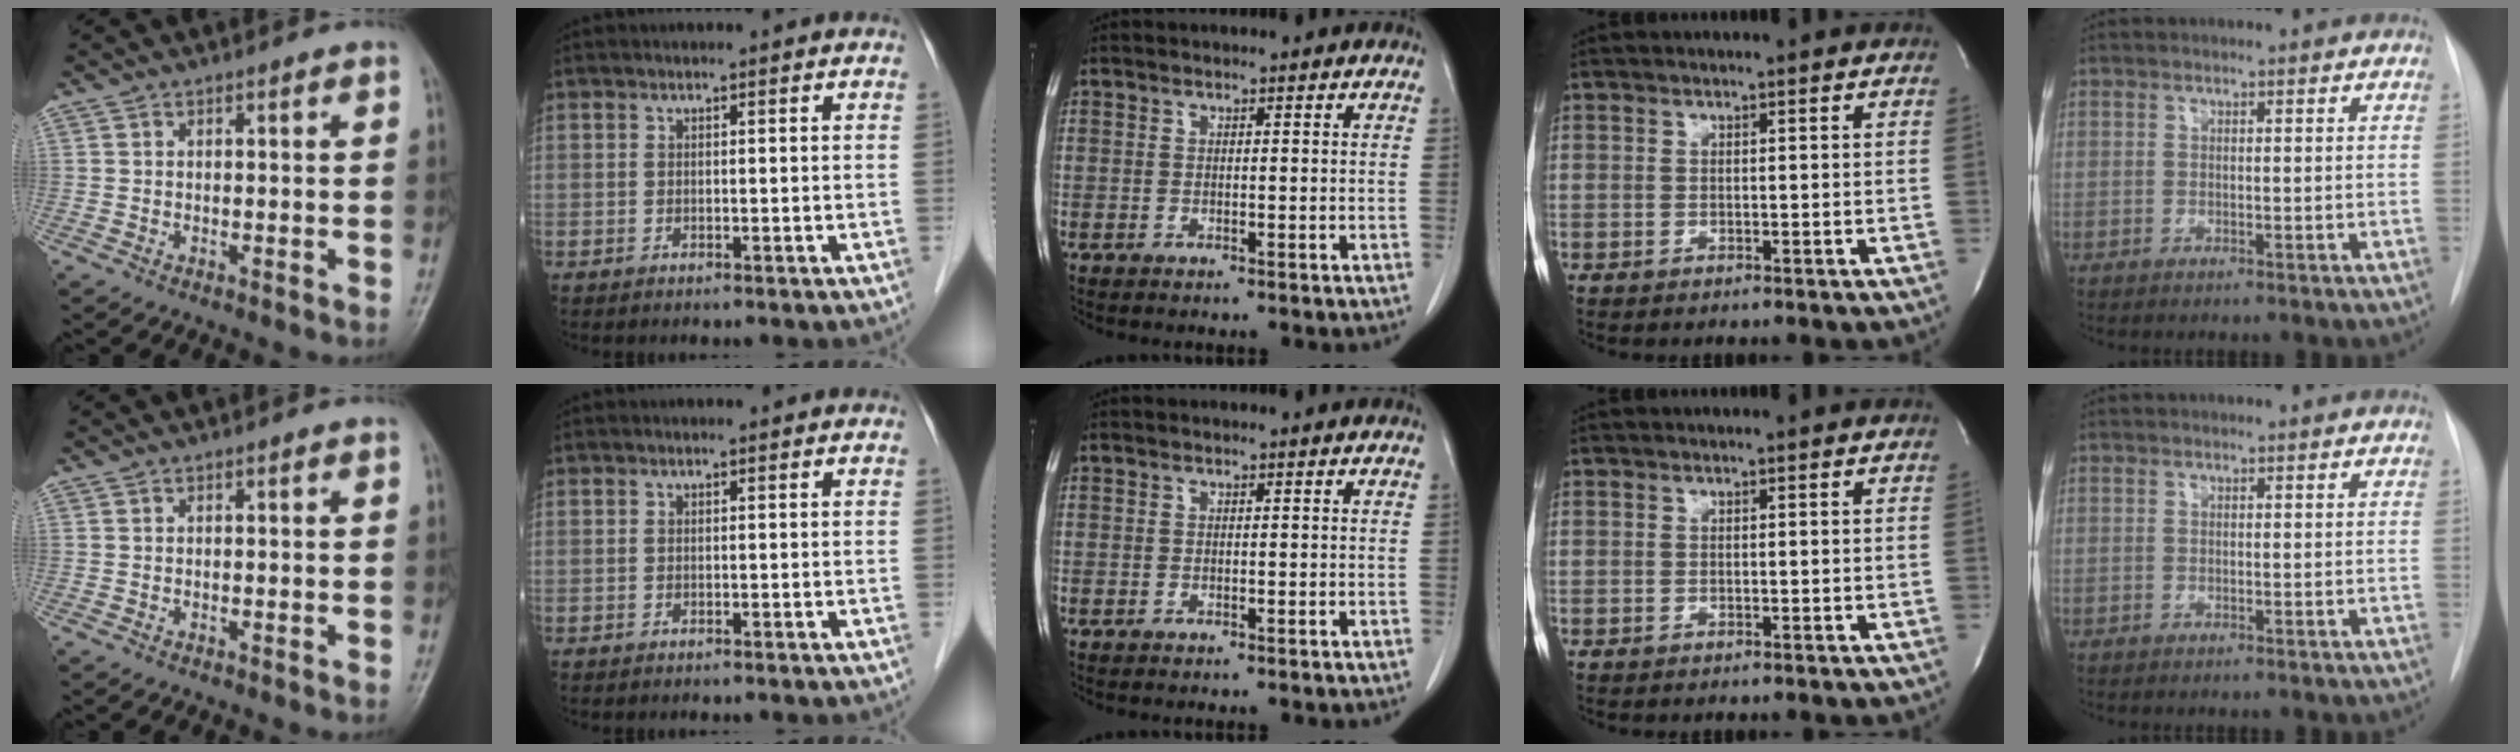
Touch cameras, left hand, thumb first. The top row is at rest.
{}